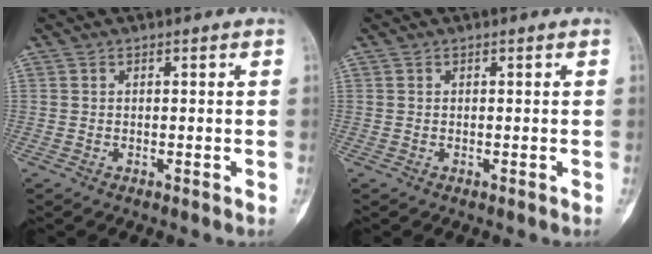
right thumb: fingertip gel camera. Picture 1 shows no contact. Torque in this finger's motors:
{"motor_torque": [0.32, -0.07, 0.00, 0.06, -0.03]}